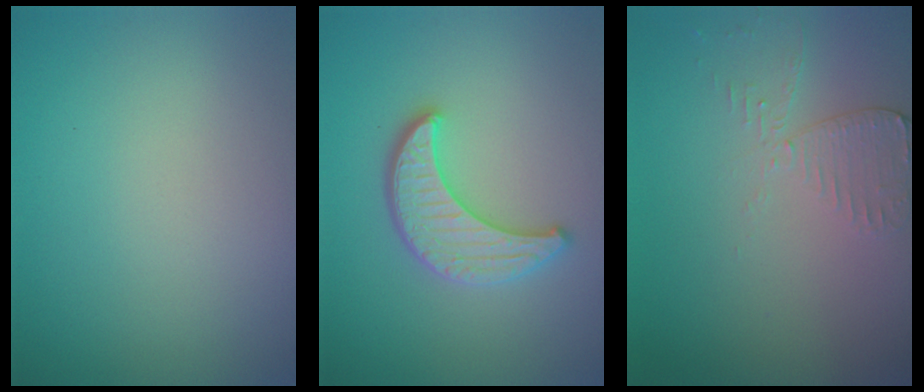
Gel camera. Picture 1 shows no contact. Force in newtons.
{"total": 3.8, "press": 3.6, "slide": 1.2}
{"total": 1.9, "press": 1.9, "slide": 0.4}